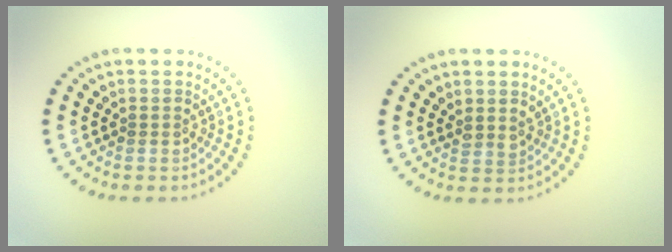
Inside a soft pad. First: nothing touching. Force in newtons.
{"total": 1.1, "press": 0.8, "slide": 0.7}